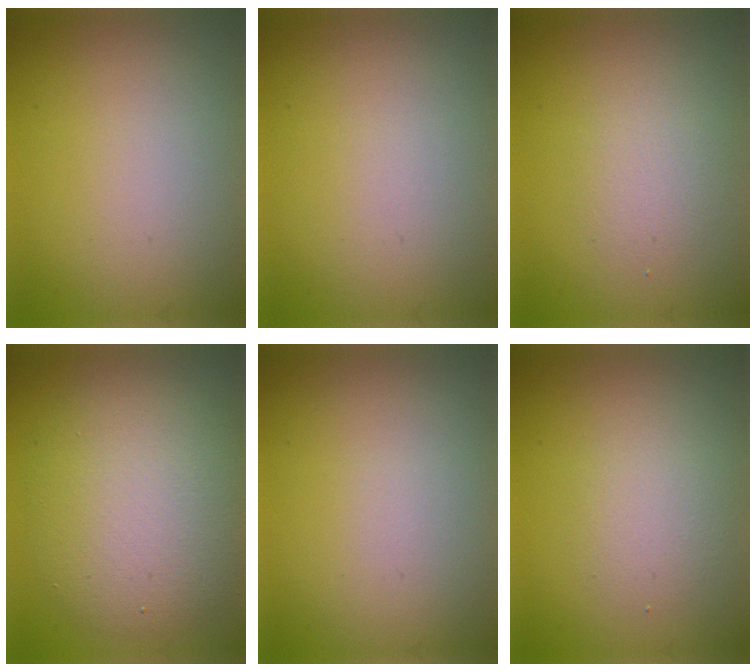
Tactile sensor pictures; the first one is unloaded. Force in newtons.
{"total": 0.0}
{"total": 1.7, "press": 1.7, "slide": 0.2}
{"total": 7.7, "press": 7.7, "slide": 0.7}
{"total": 0.0}
{"total": 2.1, "press": 2.1, "slide": 0.1}